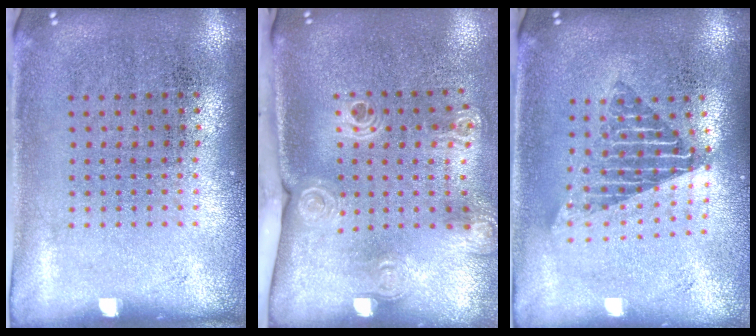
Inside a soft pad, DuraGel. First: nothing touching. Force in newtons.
{"total": 2.2, "press": 1.6, "slide": 1.5}
{"total": 1.7, "press": 1.4, "slide": 1.0}